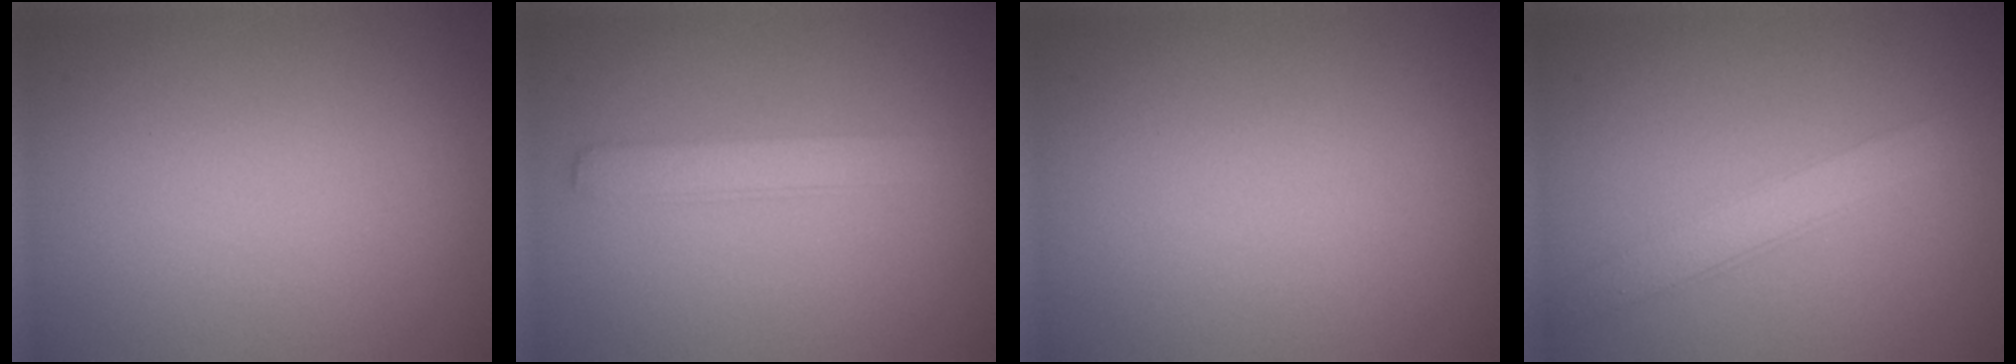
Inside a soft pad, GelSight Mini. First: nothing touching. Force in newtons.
{"total": 2.1, "press": 2.1, "slide": 0.1}
{"total": 0.0}
{"total": 2.4, "press": 2.4, "slide": 0.0}